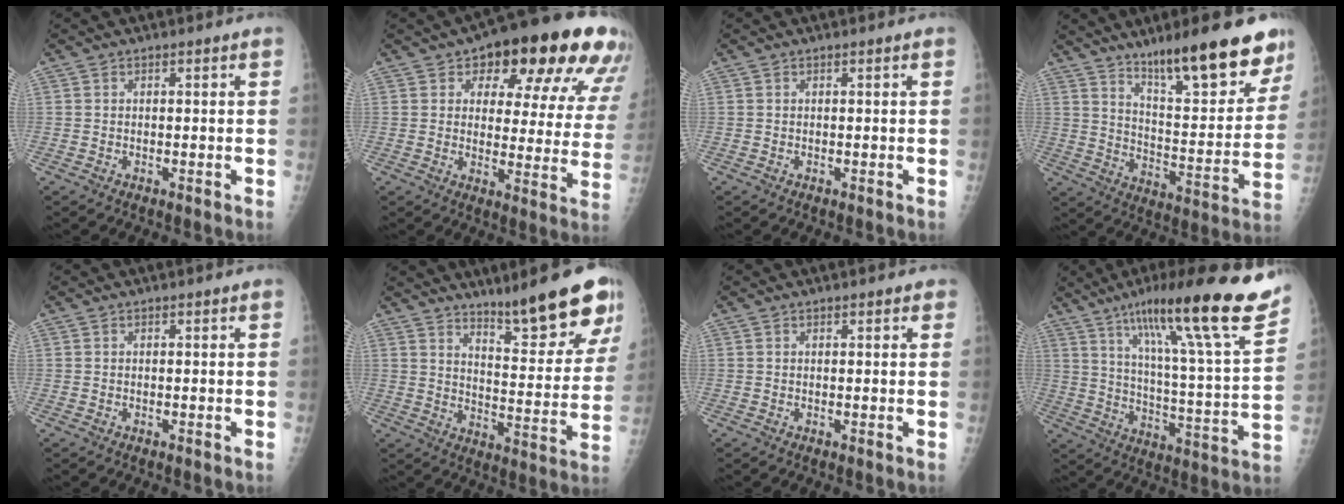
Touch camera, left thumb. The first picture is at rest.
{"total": 22.1, "force": [12.4, 9.8, 15.5], "torque": [-0.161, -0.024, 0.154]}
{"total": 0.0}
{"total": 20.6, "force": [14.4, 4.9, 13.9], "torque": [-0.164, -0.082, 0.227]}
{"total": 0.0}
{"total": 17.2, "force": [12.2, 3.6, 11.6], "torque": [-0.115, -0.084, 0.183]}
{"total": 1.2, "force": [0.8, 0.6, 0.6], "torque": [-0.002, -0.002, 0.006]}
{"total": 26.2, "force": [17.8, 2.5, 19.2], "torque": [-0.278, -0.064, 0.272]}